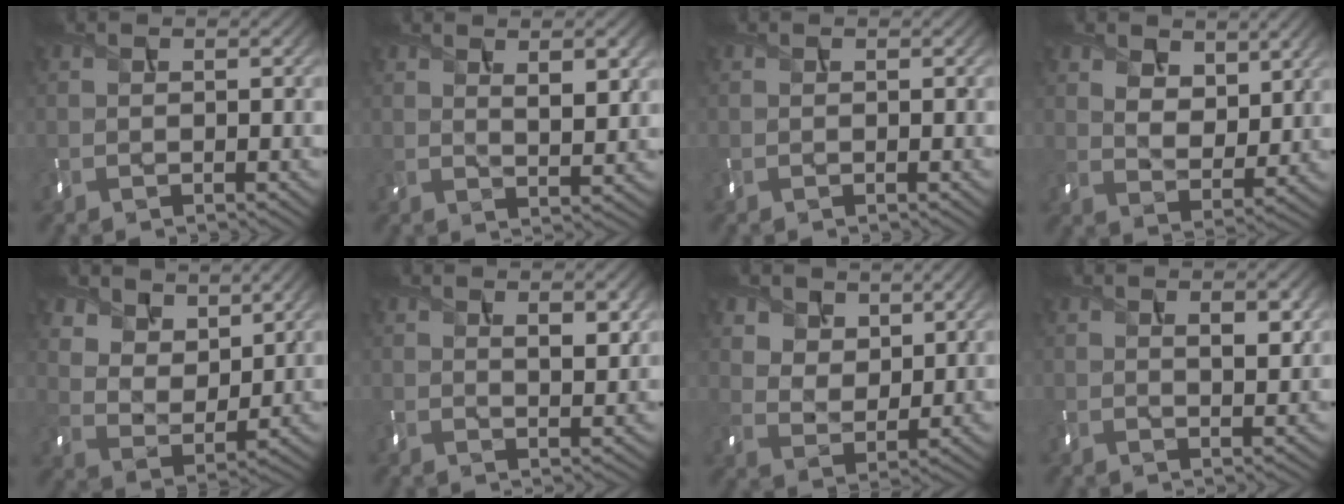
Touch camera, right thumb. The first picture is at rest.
{"total": 5.0, "force": [2.5, 1.8, 4.0], "torque": [-0.071, -0.004, 0.046]}
{"total": 0.0}
{"total": 6.3, "force": [4.0, 3.5, 3.4], "torque": [-0.078, -0.013, 0.073]}
{"total": 8.7, "force": [6.6, 4.6, 3.4], "torque": [-0.090, -0.030, 0.133]}
{"total": 4.4, "force": [2.1, 1.5, 3.5], "torque": [-0.063, -0.003, 0.037]}
{"total": 6.1, "force": [4.2, 3.5, 2.6], "torque": [-0.068, -0.020, 0.086]}
{"total": 3.8, "force": [1.6, 1.3, 3.1], "torque": [-0.058, -0.003, 0.029]}